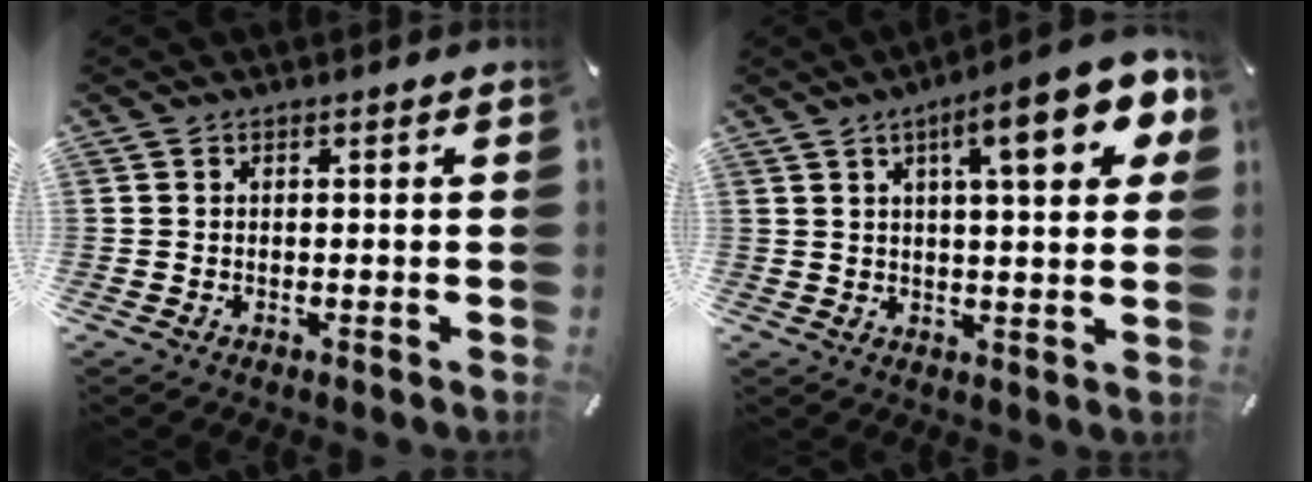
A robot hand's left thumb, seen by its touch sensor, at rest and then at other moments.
{"total": 14.9, "force": [6.5, 3.8, 12.9], "torque": [-0.186, -0.020, 0.094]}